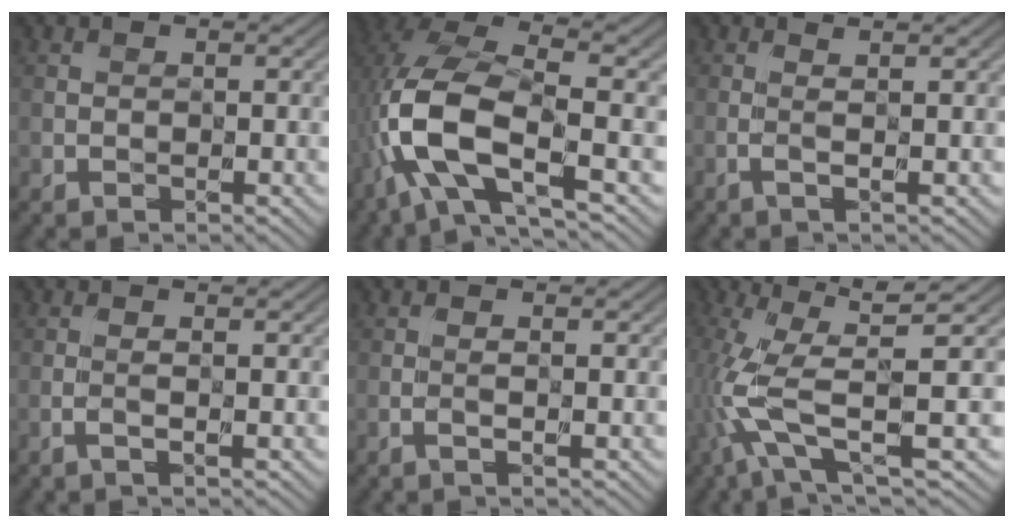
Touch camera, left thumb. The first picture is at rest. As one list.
[{"total": 11.8, "force": [-2.6, 4.3, 10.6], "torque": [-0.246, -0.008, -0.056]}, {"total": 1.3, "force": [0.7, -0.5, 1.0], "torque": [-0.020, 0.002, 0.005]}, {"total": 0.9, "force": [0.3, -0.5, 0.7], "torque": [-0.015, 0.000, -0.002]}, {"total": 0.8, "force": [0.2, -0.6, 0.4], "torque": [-0.012, 0.000, 0.000]}, {"total": 8.7, "force": [-1.7, 1.4, 8.4], "torque": [-0.185, 0.007, -0.039]}]